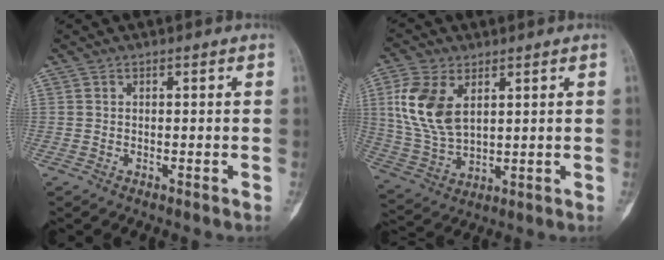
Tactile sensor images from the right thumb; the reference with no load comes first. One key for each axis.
{"total": 12.2, "fx": 4.0, "fy": 7.1, "fz": 9.0, "tx": -0.184, "ty": -0.009, "tz": 0.089}